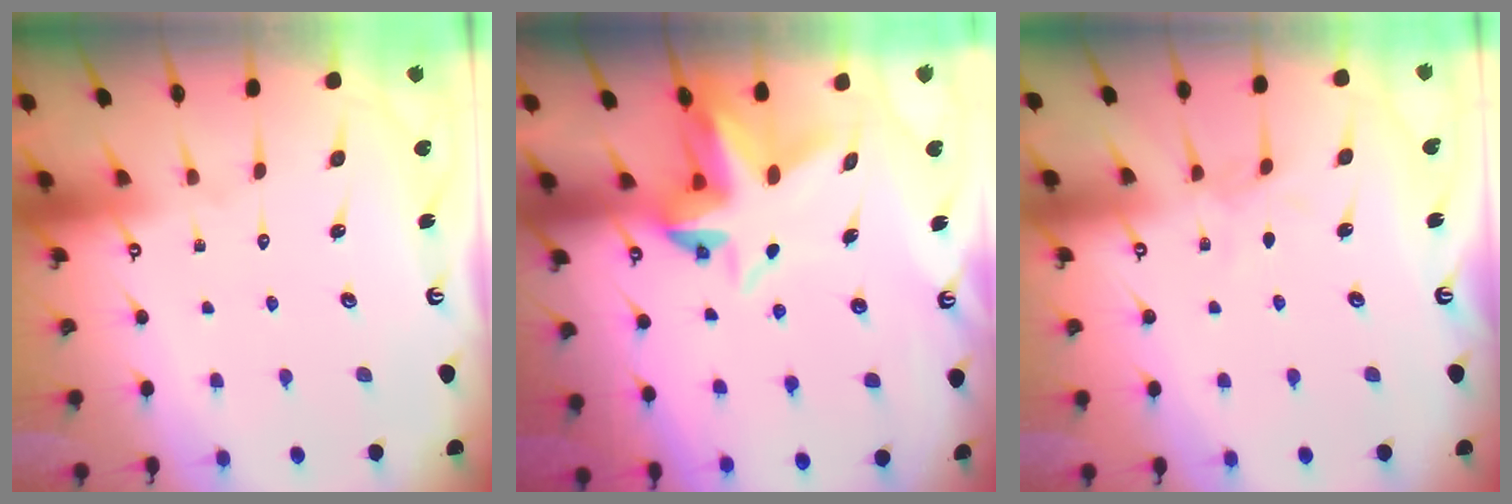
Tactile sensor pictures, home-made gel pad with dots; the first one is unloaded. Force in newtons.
{"total": 6.4, "press": 6.4, "slide": 0.6}
{"total": 3.8, "press": 3.7, "slide": 0.5}